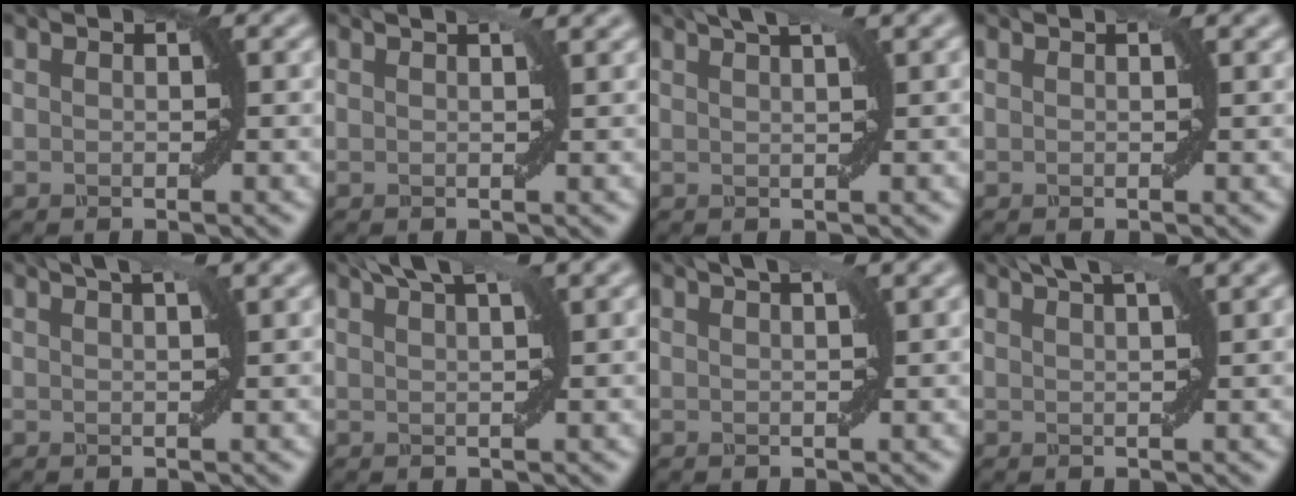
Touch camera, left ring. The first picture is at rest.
{"total": 2.0, "force": [1.2, 0.8, 1.4], "torque": [-0.006, 0.004, -0.001]}
{"total": 4.2, "force": [2.5, 1.2, 3.1], "torque": [-0.031, 0.020, 0.016]}
{"total": 0.5, "force": [0.3, 0.2, 0.4], "torque": [-0.011, 0.003, 0.004]}
{"total": 4.1, "force": [2.4, 1.3, 3.0], "torque": [-0.027, 0.017, 0.011]}
{"total": 4.7, "force": [2.9, 1.1, 3.5], "torque": [-0.046, 0.024, 0.032]}
{"total": 3.6, "force": [2.1, 1.2, 2.7], "torque": [-0.023, 0.014, 0.009]}
{"total": 4.8, "force": [3.0, 1.3, 3.5], "torque": [-0.038, 0.024, 0.022]}